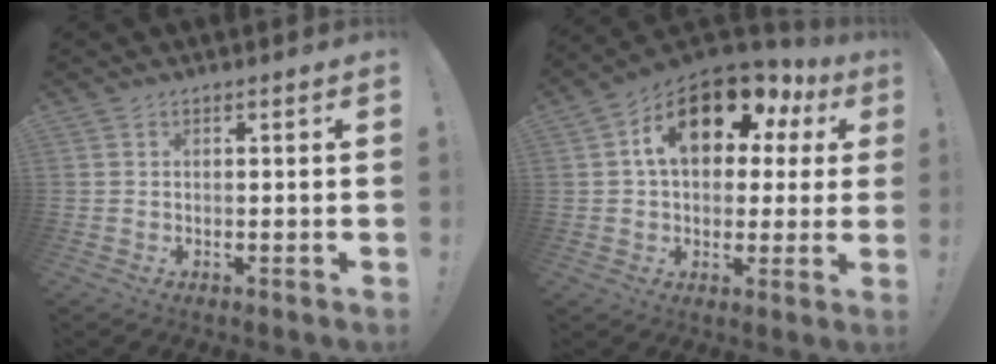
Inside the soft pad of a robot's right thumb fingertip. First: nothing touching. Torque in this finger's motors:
{"motor_torque": [0.39, 2.55, 1.71, -0.10, 0.19]}